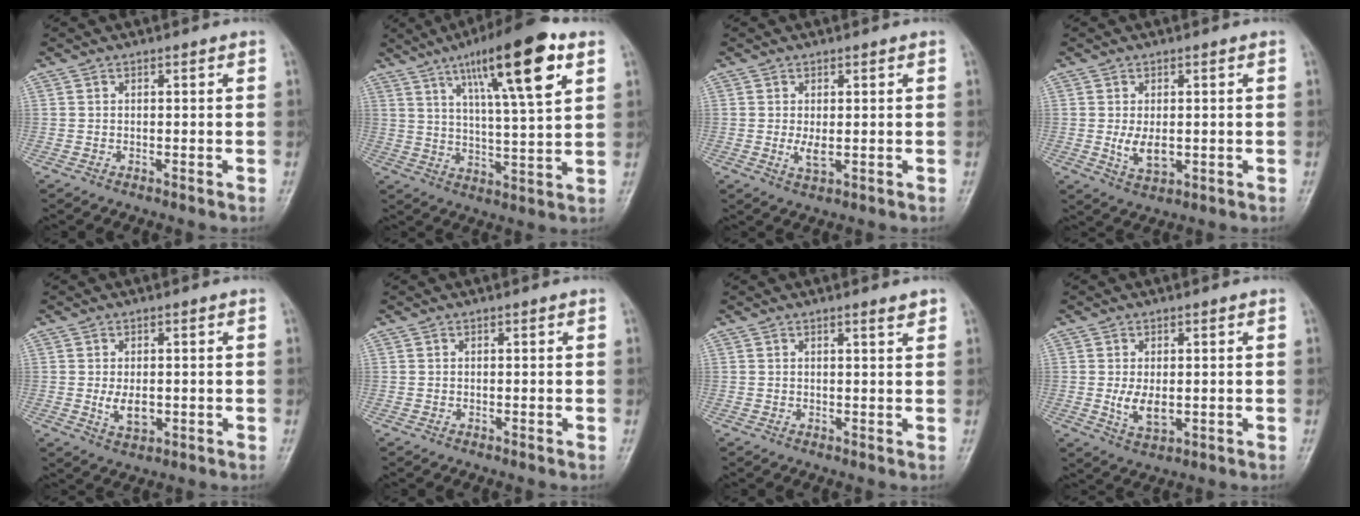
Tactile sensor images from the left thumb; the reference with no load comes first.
{"total": 17.9, "force": [8.7, 3.4, 15.2], "torque": [-0.235, -0.023, 0.140]}
{"total": 2.7, "force": [0.0, 1.0, 2.5], "torque": [-0.049, -0.007, 0.005]}
{"total": 4.7, "force": [-0.2, 2.5, 3.9], "torque": [-0.065, -0.010, 0.003]}
{"total": 4.3, "force": [-0.4, 2.5, 3.5], "torque": [-0.053, -0.007, 0.001]}
{"total": 0.0}
{"total": 1.8, "force": [1.3, 0.1, 1.2], "torque": [-0.016, -0.009, 0.019]}
{"total": 4.8, "force": [-0.2, 2.5, 4.1], "torque": [-0.070, -0.011, 0.004]}